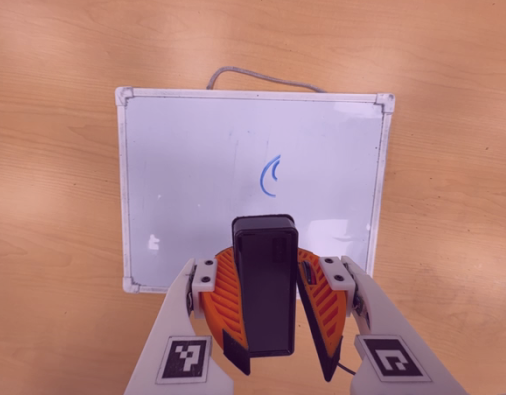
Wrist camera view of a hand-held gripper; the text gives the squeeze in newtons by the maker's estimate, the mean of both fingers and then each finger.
{"total": 9.8, "left": 10.0, "right": 9.7}